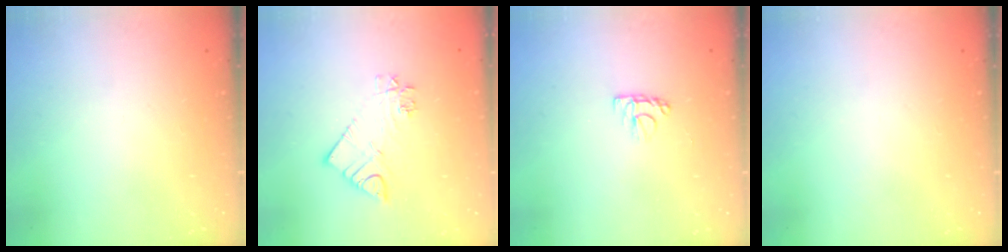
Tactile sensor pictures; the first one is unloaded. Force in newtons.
{"total": 9.3, "press": 9.3, "slide": 0.7}
{"total": 4.9, "press": 4.9, "slide": 0.3}
{"total": 0.0}